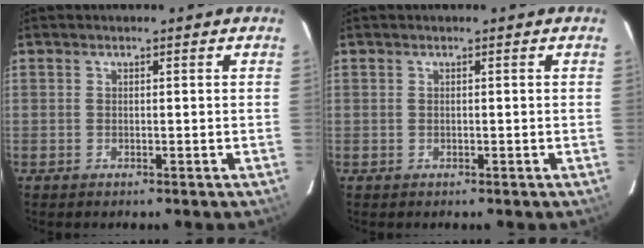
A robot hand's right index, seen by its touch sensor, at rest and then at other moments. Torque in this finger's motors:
{"motor_torque": [0.00, 0.00, 0.00, 0.01]}